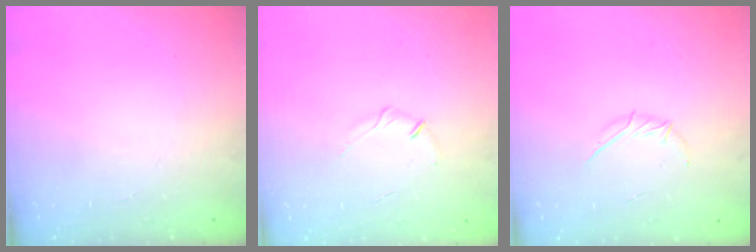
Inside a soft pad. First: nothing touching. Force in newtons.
{"total": 3.7, "press": 3.6, "slide": 1.1}
{"total": 4.0, "press": 4.0, "slide": 0.7}